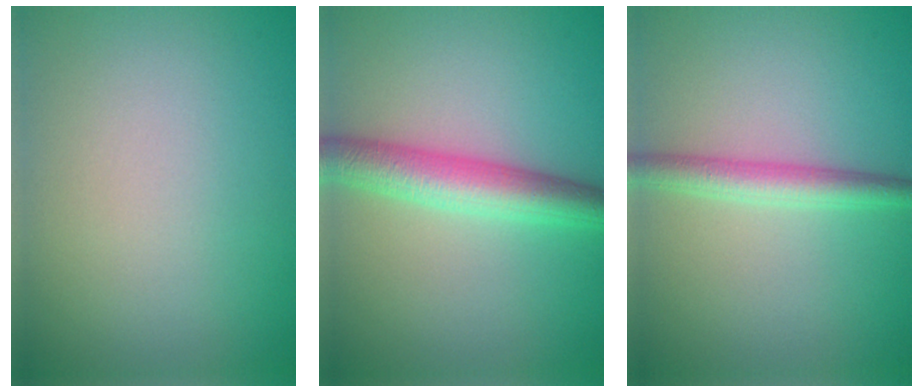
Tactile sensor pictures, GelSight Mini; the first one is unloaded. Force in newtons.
{"total": 4.9, "press": 4.9, "slide": 0.1}
{"total": 2.9, "press": 2.9, "slide": 0.1}